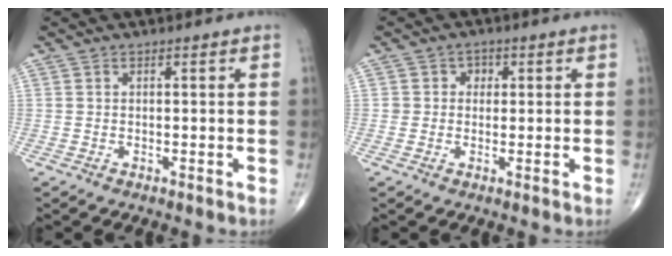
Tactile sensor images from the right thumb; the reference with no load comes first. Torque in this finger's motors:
{"motor_torque": [-0.41, -0.09, 0.25, 0.11, -0.03]}